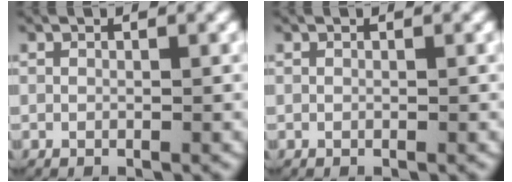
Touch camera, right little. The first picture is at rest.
{"total": 0.0}